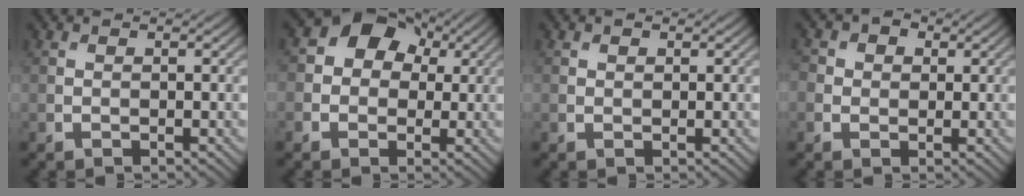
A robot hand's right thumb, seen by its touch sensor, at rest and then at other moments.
{"total": 6.9, "force": [1.5, 5.7, 3.6], "torque": [-0.056, 0.012, -0.002]}
{"total": 0.7, "force": [0.4, 0.5, 0.2], "torque": [-0.004, -0.003, 0.006]}
{"total": 3.7, "force": [0.9, 3.2, 1.6], "torque": [-0.037, 0.006, -0.003]}